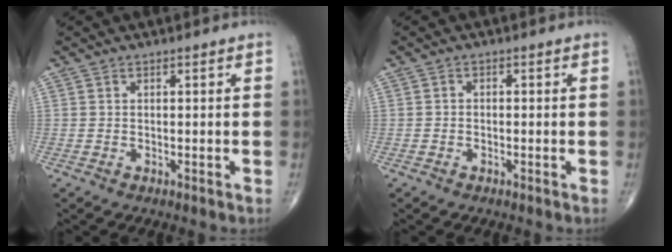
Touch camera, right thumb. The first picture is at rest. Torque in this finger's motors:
{"motor_torque": [-0.08, -0.01, -0.42, -0.11, 0.03]}